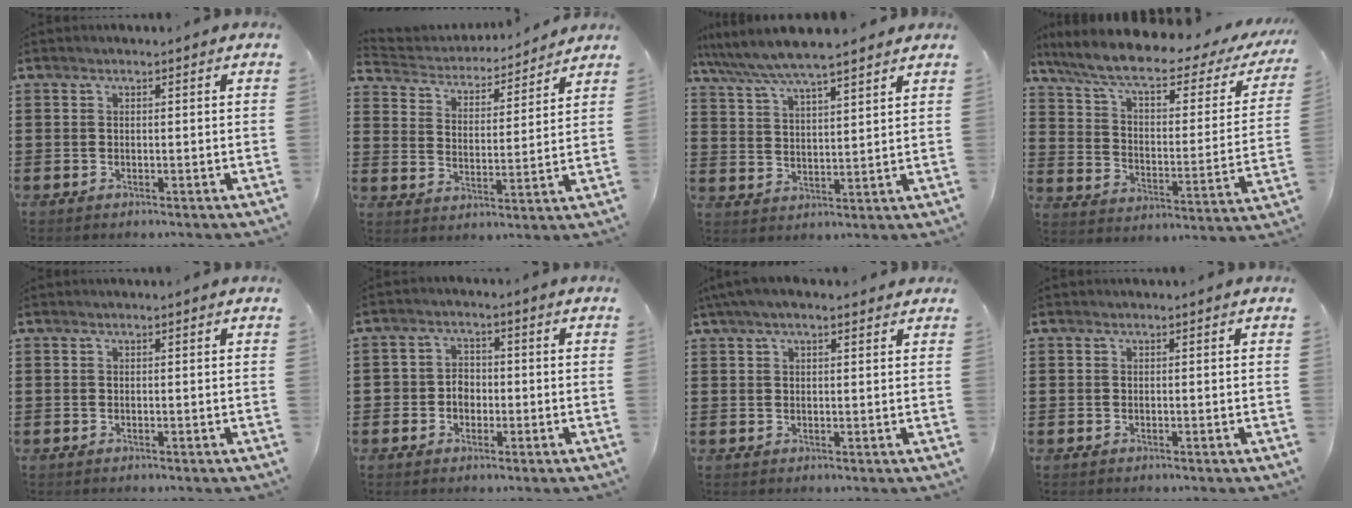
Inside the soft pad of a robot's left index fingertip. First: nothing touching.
{"total": 3.4, "force": [3.4, 0.6, -0.1], "torque": [-0.023, -0.028, 0.051]}
{"total": 6.3, "force": [5.6, 0.5, 2.7], "torque": [-0.075, -0.023, 0.097]}
{"total": 8.7, "force": [6.2, 1.8, 5.7], "torque": [-0.134, -0.031, 0.102]}
{"total": 0.0}
{"total": 3.0, "force": [-0.9, 2.5, 1.2], "torque": [-0.032, 0.005, -0.021]}
{"total": 3.4, "force": [2.2, 1.1, 2.3], "torque": [-0.049, 0.008, 0.041]}
{"total": 0.0}